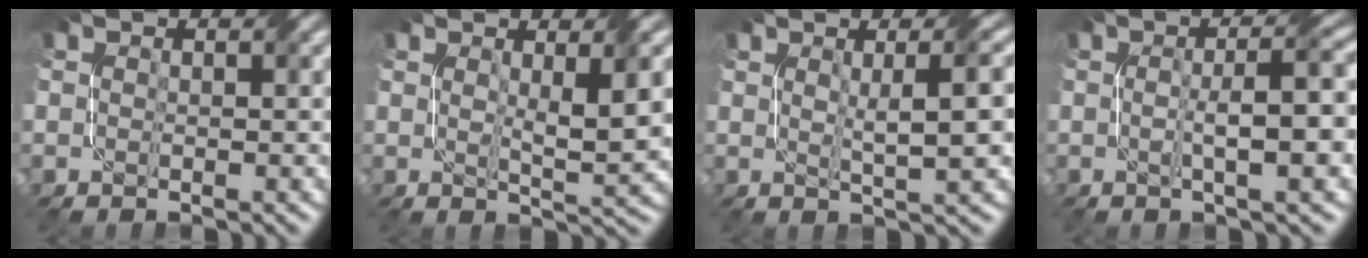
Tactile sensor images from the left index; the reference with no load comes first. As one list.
[{"total": 3.9, "force": [1.0, 0.8, 3.7], "torque": [-0.060, -0.006, 0.022]}, {"total": 4.8, "force": [1.0, 1.1, 4.6], "torque": [-0.059, 0.007, 0.016]}, {"total": 5.4, "force": [-0.2, 1.0, 5.3], "torque": [-0.083, 0.007, -0.002]}]